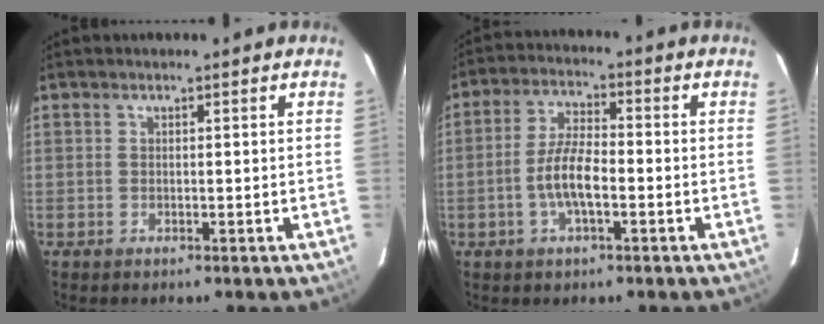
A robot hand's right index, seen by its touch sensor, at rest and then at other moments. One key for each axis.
{"total": 7.3, "fx": -2.2, "fy": 2.4, "fz": 6.6, "tx": -0.133, "ty": 0.006, "tz": -0.042}